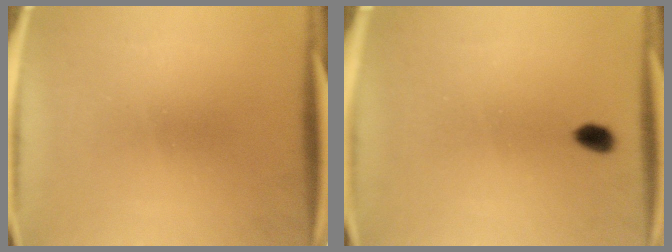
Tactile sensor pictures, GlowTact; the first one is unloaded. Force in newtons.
{"total": 2.4}